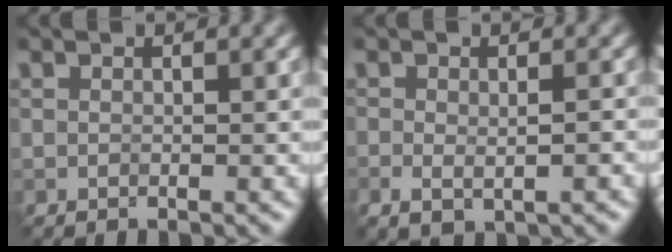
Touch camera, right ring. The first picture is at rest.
{"total": 2.6, "force": [-0.7, 1.4, 2.0], "torque": [-0.032, -0.006, -0.005]}